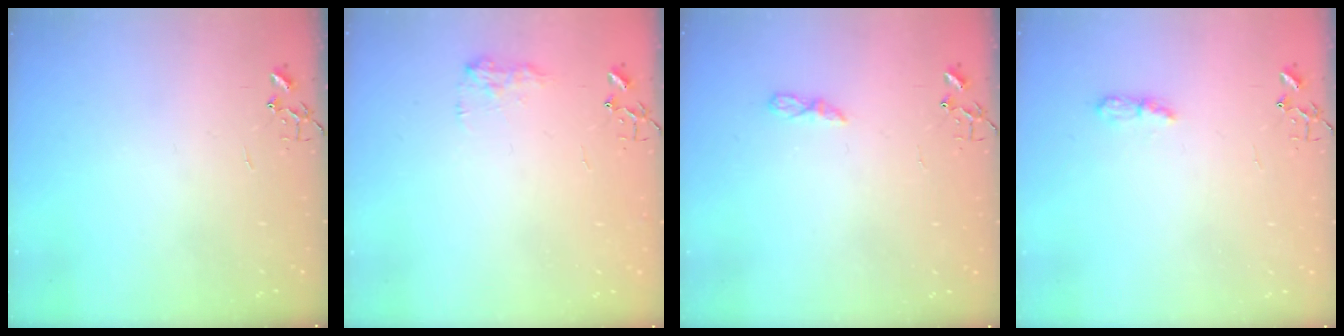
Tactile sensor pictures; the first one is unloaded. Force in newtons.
{"total": 7.9, "press": 7.9, "slide": 0.4}
{"total": 5.3, "press": 5.3, "slide": 0.7}
{"total": 6.1, "press": 6.1, "slide": 0.5}